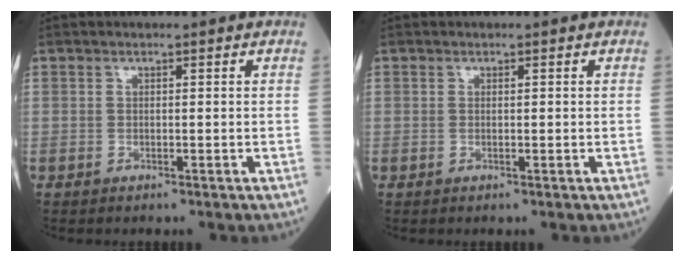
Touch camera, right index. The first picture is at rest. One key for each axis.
{"total": 0.0}